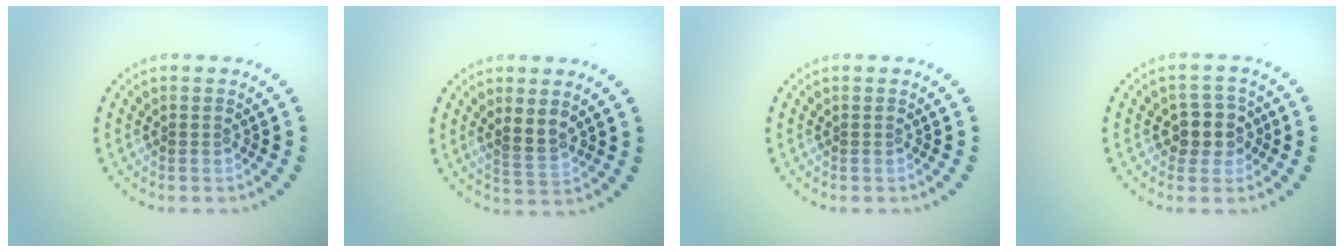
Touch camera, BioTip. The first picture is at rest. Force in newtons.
{"total": 2.4, "press": 2.2, "slide": 0.9}
{"total": 0.0}
{"total": 2.9, "press": 2.6, "slide": 1.3}